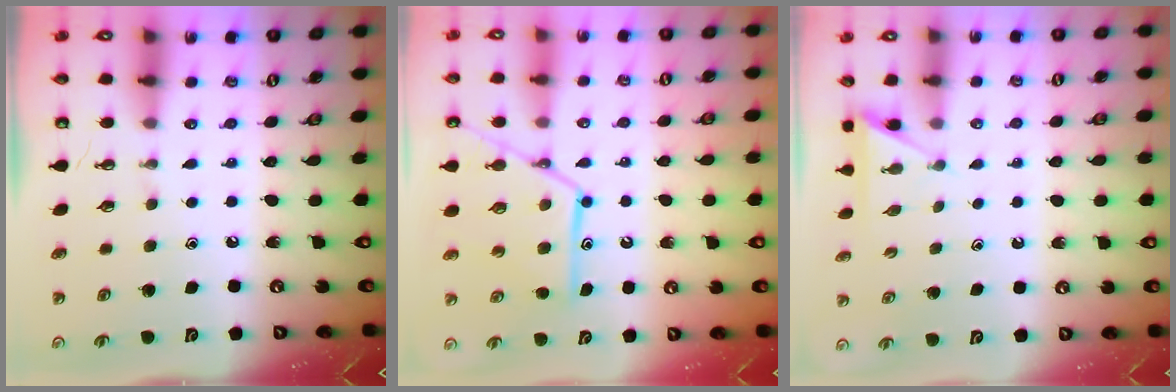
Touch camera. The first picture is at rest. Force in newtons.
{"total": 15.8, "press": 15.7, "slide": 1.2}
{"total": 3.1, "press": 3.0, "slide": 0.3}